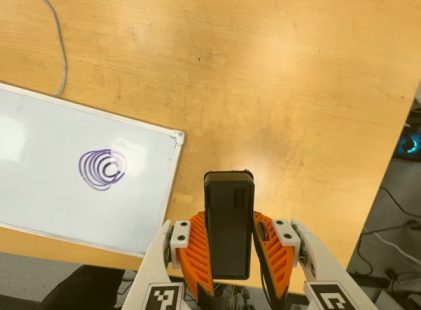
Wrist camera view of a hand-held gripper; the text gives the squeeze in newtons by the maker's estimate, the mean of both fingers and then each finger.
{"total": 4.7, "left": 3.3, "right": 6.0}